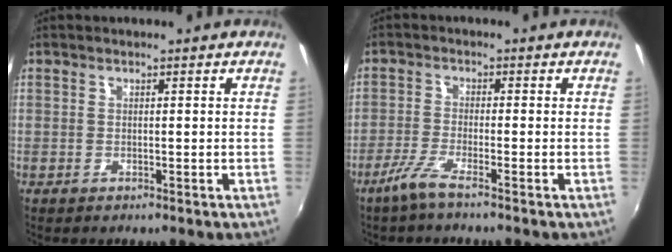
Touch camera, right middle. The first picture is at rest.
{"total": 4.1, "force": [-3.0, -0.2, 2.7], "torque": [-0.072, -0.008, -0.062]}